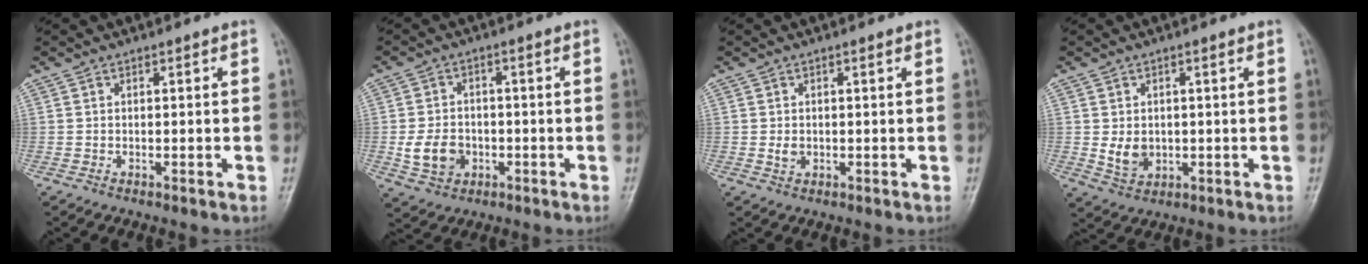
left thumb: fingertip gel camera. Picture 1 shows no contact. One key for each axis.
{"total": 6.9, "fx": -1.5, "fy": 5.5, "fz": 3.8, "tx": -0.054, "ty": 0.009, "tz": -0.021}
{"total": 2.0, "fx": 0.3, "fy": 1.3, "fz": 1.5, "tx": -0.018, "ty": -0.002, "tz": 0.010}
{"total": 4.4, "fx": 0.2, "fy": 3.4, "fz": 2.8, "tx": -0.032, "ty": -0.009, "tz": 0.015}